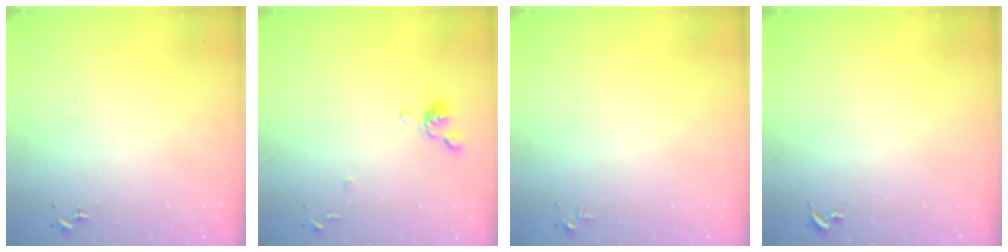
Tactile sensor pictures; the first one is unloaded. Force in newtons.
{"total": 7.9, "press": 7.8, "slide": 1.5}
{"total": 3.1, "press": 3.1, "slide": 0.4}
{"total": 0.0}